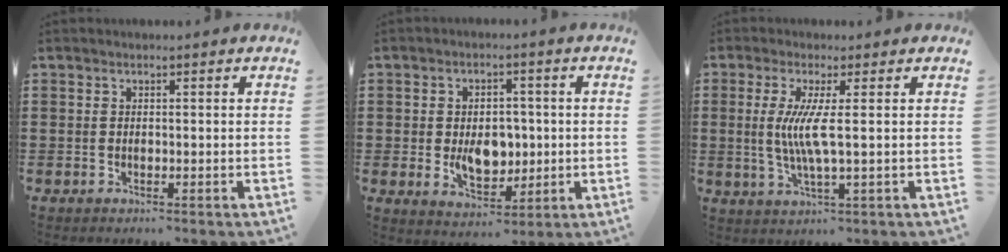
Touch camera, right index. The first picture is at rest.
{"total": 6.8, "force": [-0.4, 4.6, 4.9], "torque": [-0.070, 0.003, -0.010]}
{"total": 5.9, "force": [0.5, -0.2, 5.9], "torque": [-0.126, -0.014, 0.000]}